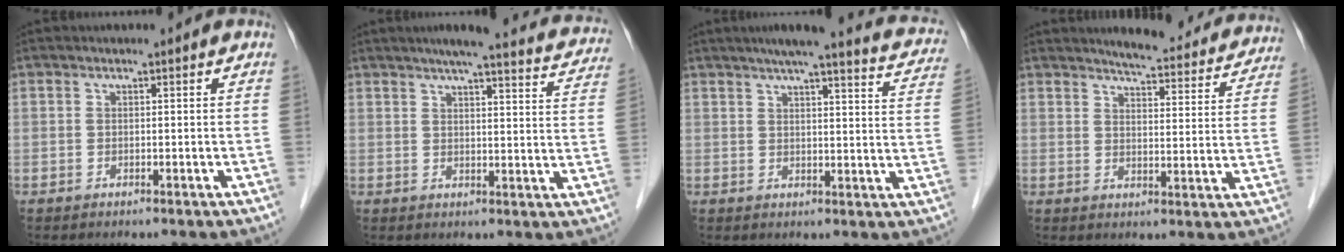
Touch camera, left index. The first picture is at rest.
{"total": 19.3, "force": [17.2, 2.3, 8.5], "torque": [-0.102, -0.010, 0.193]}
{"total": 18.3, "force": [15.7, 2.1, 9.1], "torque": [-0.113, -0.006, 0.175]}
{"total": 15.3, "force": [14.3, 2.6, 4.6], "torque": [-0.041, -0.026, 0.159]}